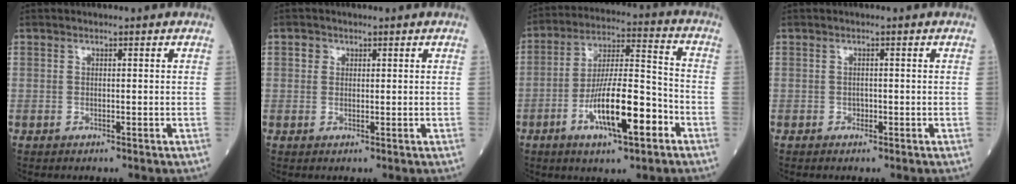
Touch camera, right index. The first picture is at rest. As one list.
[{"total": 1.3, "force": [0.5, 1.2, 0.2], "torque": [0.002, 0.000, 0.005]}, {"total": 13.7, "force": [-5.6, 2.8, 12.1], "torque": [-0.224, 0.004, -0.091]}, {"total": 0.5, "force": [-0.2, 0.5, 0.2], "torque": [-0.003, 0.003, -0.003]}]